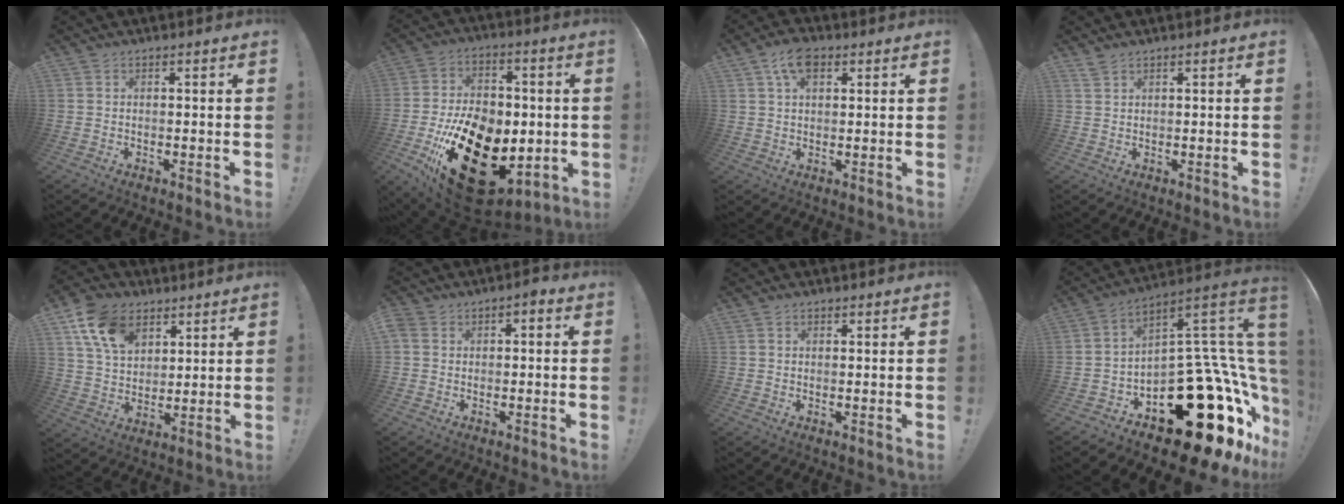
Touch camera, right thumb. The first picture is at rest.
{"total": 29.3, "force": [-9.2, 18.5, 20.9], "torque": [-0.364, 0.051, -0.121]}
{"total": 7.6, "force": [3.6, 4.4, 5.1], "torque": [-0.080, -0.003, 0.066]}
{"total": 1.9, "force": [1.7, 0.6, 0.7], "torque": [-0.015, -0.006, 0.032]}
{"total": 14.3, "force": [7.5, 9.7, 7.2], "torque": [-0.124, -0.024, 0.147]}
{"total": 3.7, "force": [-1.1, 3.0, 1.9], "torque": [-0.031, 0.018, -0.019]}
{"total": 0.7, "force": [0.4, 0.6, 0.1], "torque": [0.002, -0.001, 0.008]}
{"total": 28.7, "force": [-13.4, 13.7, 21.5], "torque": [-0.211, 0.034, -0.168]}